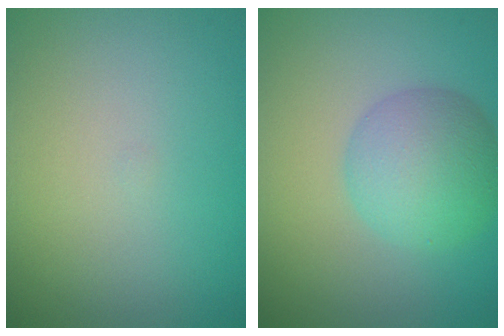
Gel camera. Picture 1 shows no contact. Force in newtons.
{"total": 5.3, "press": 5.3, "slide": 0.1}